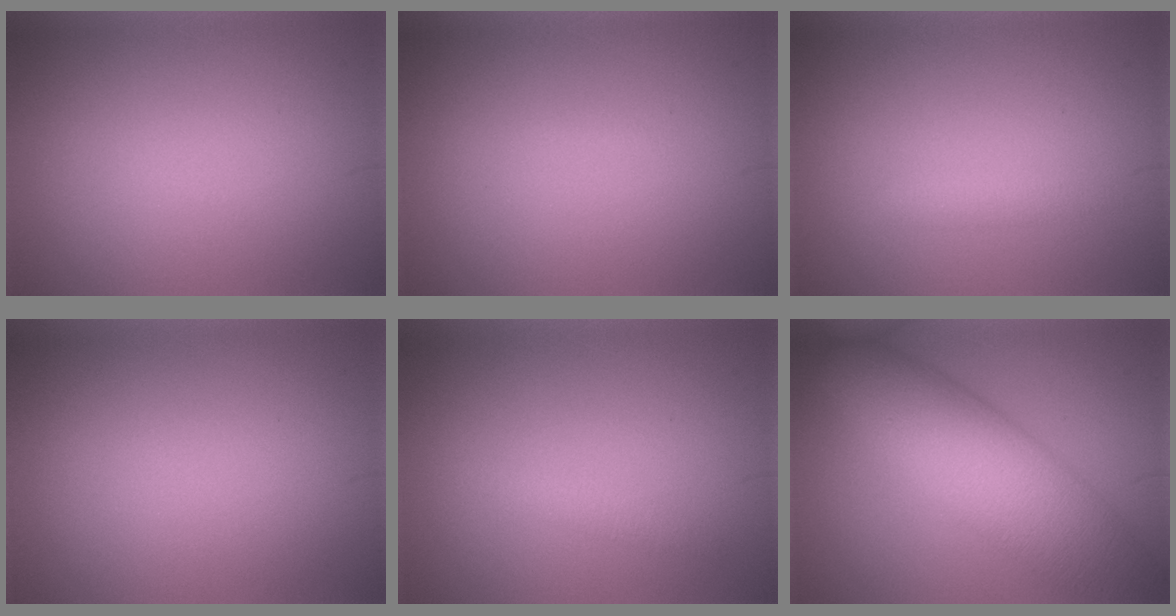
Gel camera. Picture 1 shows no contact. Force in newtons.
{"total": 0.0}
{"total": 0.9, "press": 0.9, "slide": 0.1}
{"total": 0.0}
{"total": 1.2, "press": 1.2, "slide": 0.0}
{"total": 9.2, "press": 9.2, "slide": 0.2}